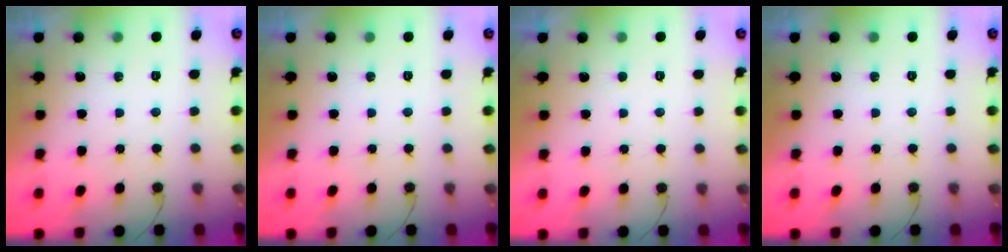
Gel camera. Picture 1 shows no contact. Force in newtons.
{"total": 0.0}
{"total": 1.6, "press": 1.6, "slide": 0.2}
{"total": 0.0}